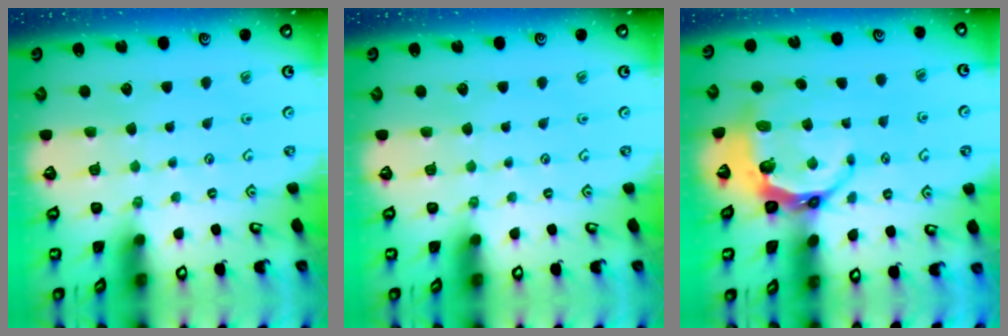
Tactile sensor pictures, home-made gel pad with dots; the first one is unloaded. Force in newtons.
{"total": 0.0}
{"total": 8.0, "press": 6.9, "slide": 3.9}